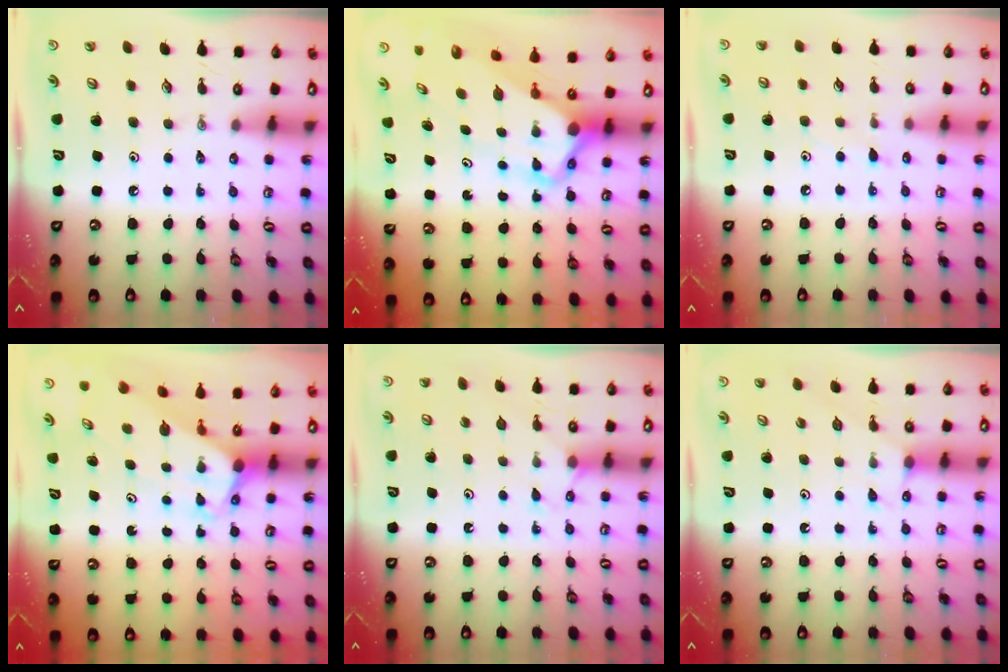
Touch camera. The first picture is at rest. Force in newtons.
{"total": 6.3, "press": 6.3, "slide": 0.5}
{"total": 5.7, "press": 5.6, "slide": 0.6}
{"total": 4.5, "press": 4.5, "slide": 0.4}
{"total": 5.2, "press": 5.2, "slide": 0.6}
{"total": 2.7, "press": 2.7, "slide": 0.3}